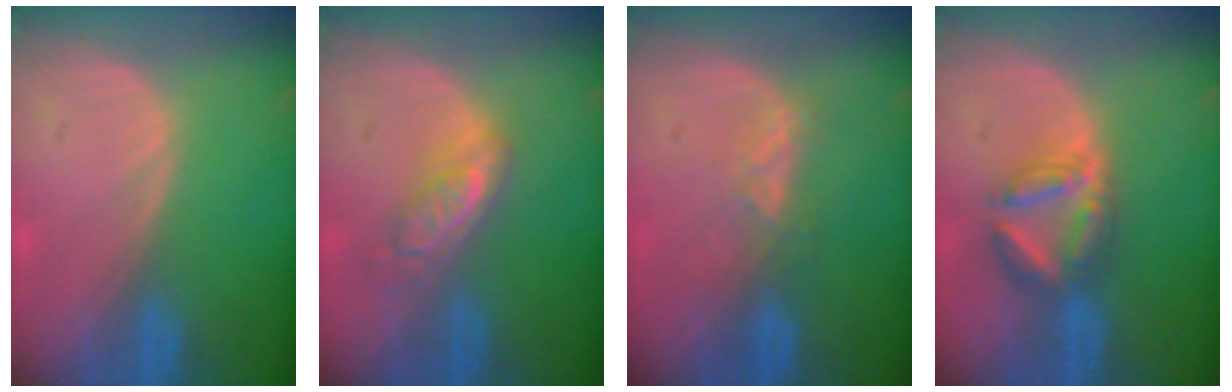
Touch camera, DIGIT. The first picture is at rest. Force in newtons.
{"total": 5.0, "press": 4.5, "slide": 2.2}
{"total": 2.6, "press": 2.5, "slide": 0.8}
{"total": 5.8, "press": 5.8, "slide": 0.2}